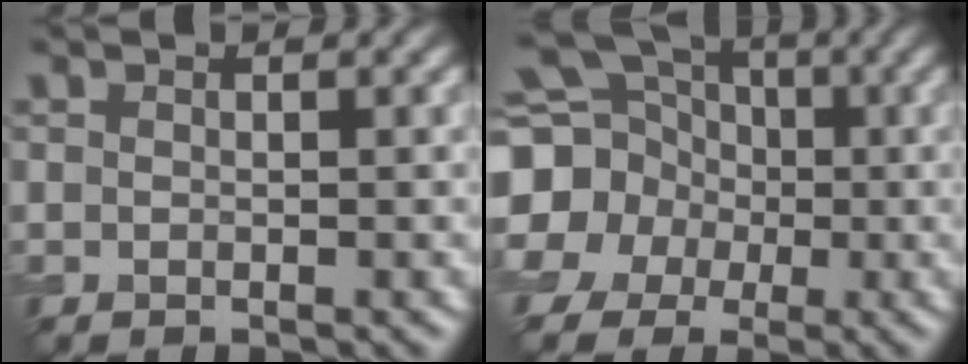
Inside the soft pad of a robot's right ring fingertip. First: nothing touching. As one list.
[{"total": 16.5, "force": [-0.2, 15.5, 5.7], "torque": [-0.172, -0.004, -0.045]}]